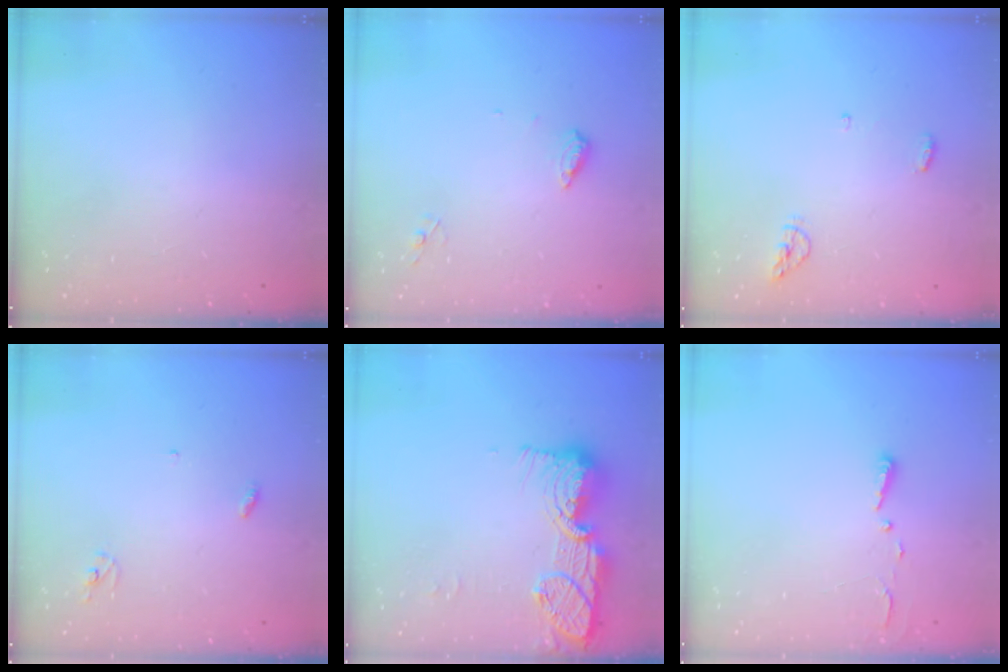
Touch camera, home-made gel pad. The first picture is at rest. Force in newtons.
{"total": 6.3, "press": 6.2, "slide": 0.6}
{"total": 4.1, "press": 3.9, "slide": 1.3}
{"total": 2.8, "press": 2.8, "slide": 0.2}
{"total": 15.1, "press": 15.0, "slide": 1.0}
{"total": 2.7, "press": 2.7, "slide": 0.4}